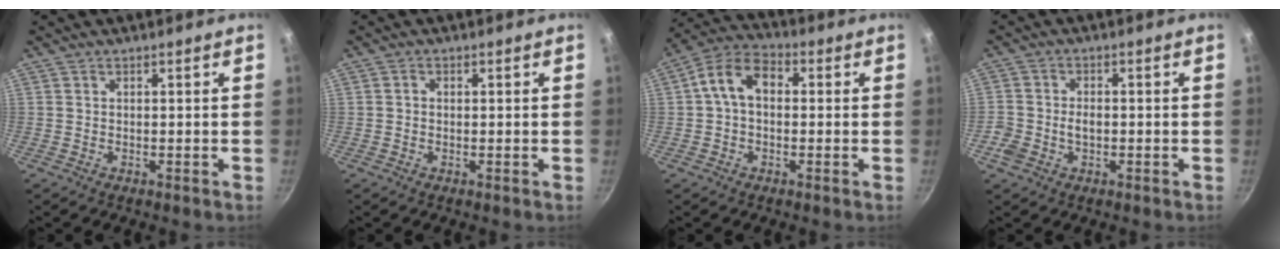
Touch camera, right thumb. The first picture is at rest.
{"total": 0.9, "force": [-0.1, 0.7, 0.5], "torque": [-0.009, 0.004, -0.002]}
{"total": 9.0, "force": [0.9, 6.2, 6.4], "torque": [-0.100, 0.028, -0.003]}
{"total": 4.3, "force": [-1.2, 3.1, 2.7], "torque": [-0.047, 0.018, -0.024]}